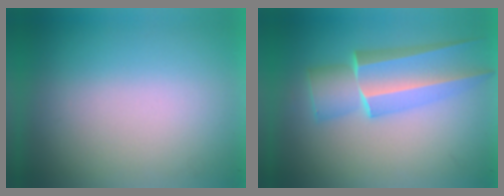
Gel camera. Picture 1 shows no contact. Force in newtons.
{"total": 4.9}